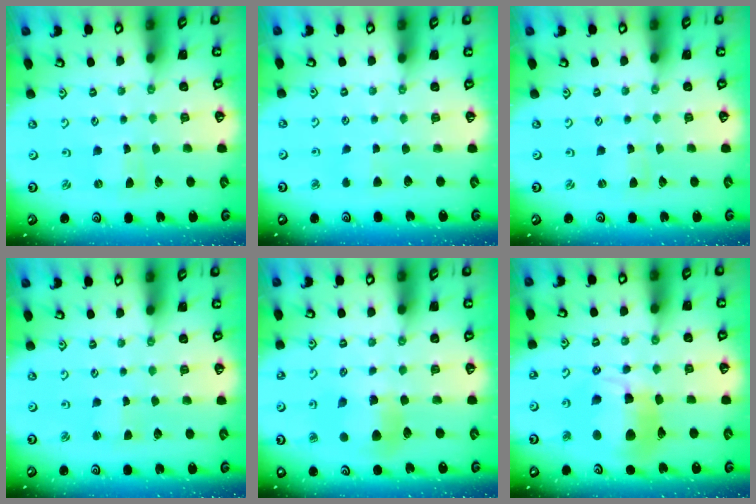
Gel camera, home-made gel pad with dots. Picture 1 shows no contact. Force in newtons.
{"total": 2.8, "press": 2.7, "slide": 0.7}
{"total": 0.9, "press": 0.9, "slide": 0.0}
{"total": 2.0, "press": 2.0, "slide": 0.4}
{"total": 7.8, "press": 7.7, "slide": 0.9}
{"total": 17.6, "press": 17.5, "slide": 2.3}